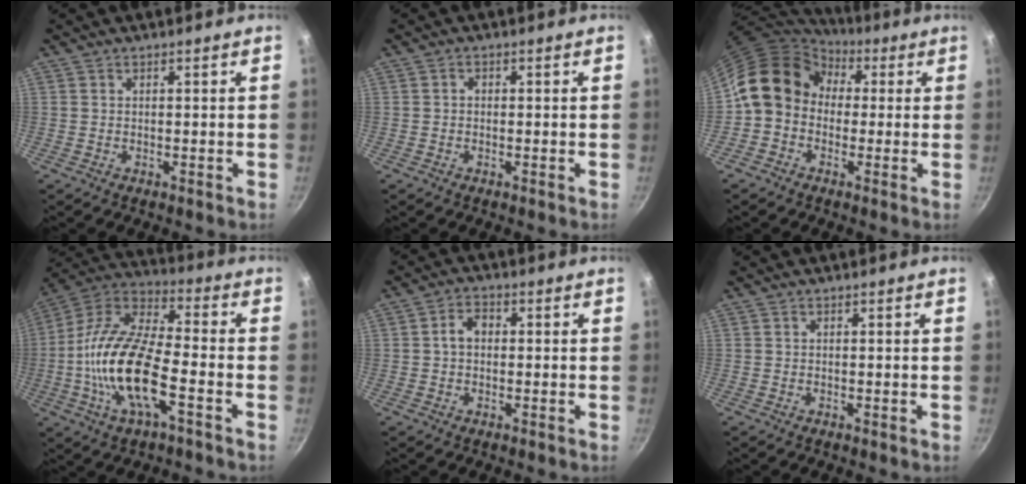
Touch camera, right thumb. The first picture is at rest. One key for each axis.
{"total": 0.9, "fx": -0.2, "fy": 0.8, "fz": 0.4, "tx": -0.008, "ty": 0.005, "tz": -0.004}
{"total": 12.3, "fx": 1.8, "fy": 10.3, "fz": 6.5, "tx": -0.086, "ty": 0.030, "tz": 0.008}
{"total": 18.9, "fx": -5.2, "fy": 7.4, "fz": 16.6, "tx": -0.322, "ty": 0.037, "tz": -0.118}
{"total": 3.8, "fx": 0.1, "fy": 2.8, "fz": 2.6, "tx": -0.032, "ty": 0.014, "tz": -0.004}
{"total": 0.0}